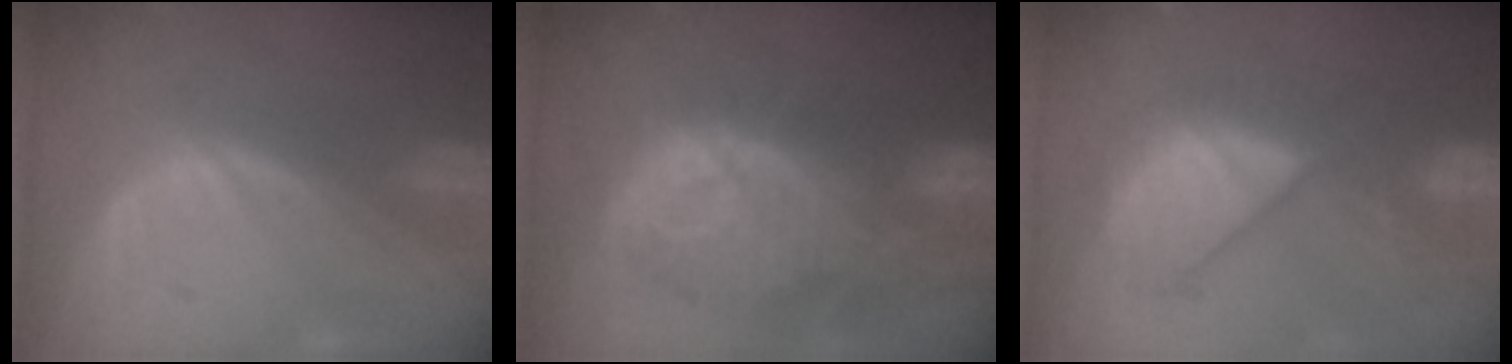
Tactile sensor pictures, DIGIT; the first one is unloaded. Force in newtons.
{"total": 12.6, "press": 11.2, "slide": 5.7}
{"total": 9.7, "press": 9.3, "slide": 3.0}